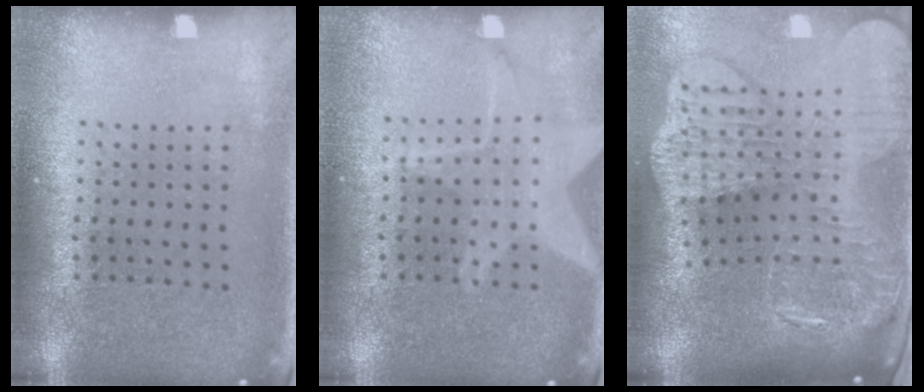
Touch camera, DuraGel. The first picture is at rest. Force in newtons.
{"total": 3.0, "press": 3.0, "slide": 0.4}
{"total": 4.4, "press": 3.3, "slide": 2.9}